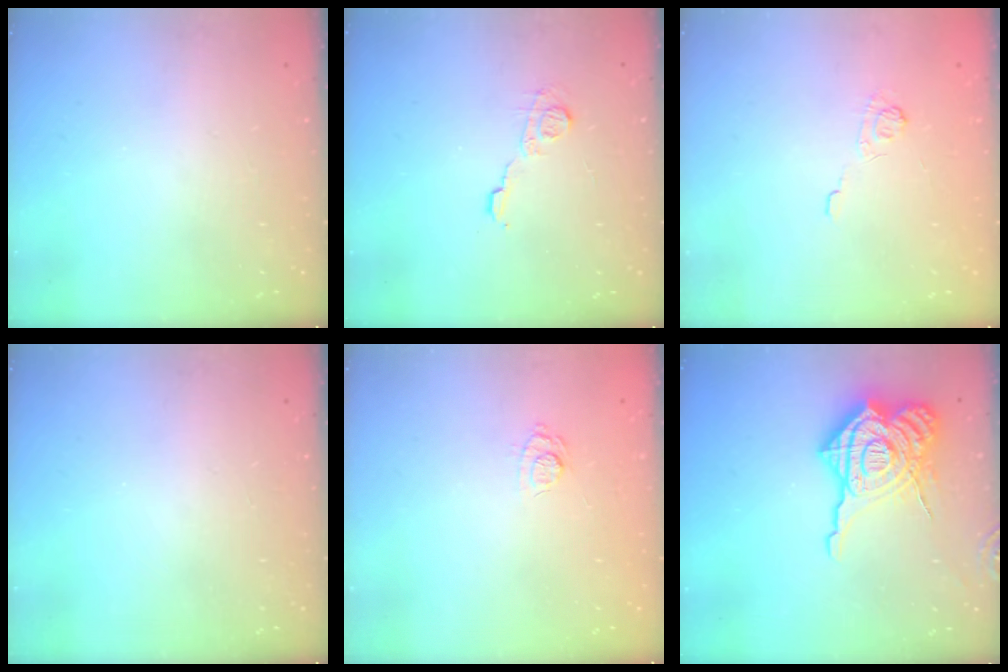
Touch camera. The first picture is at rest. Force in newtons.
{"total": 7.3, "press": 7.2, "slide": 0.4}
{"total": 2.5, "press": 2.1, "slide": 1.4}
{"total": 0.0}
{"total": 8.1, "press": 7.9, "slide": 1.4}
{"total": 23.6, "press": 23.4, "slide": 2.7}